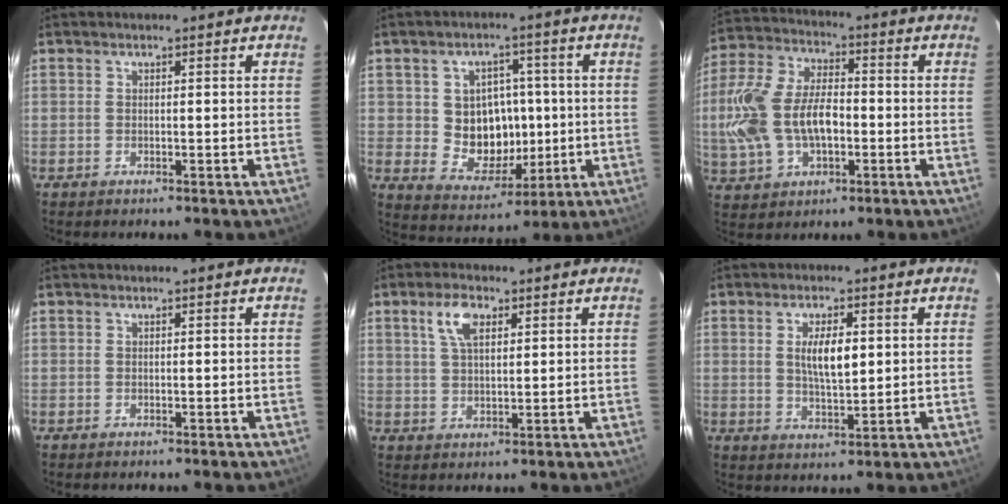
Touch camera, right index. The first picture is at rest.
{"total": 10.2, "force": [0.0, 9.0, 4.9], "torque": [-0.102, 0.010, 0.020]}
{"total": 16.3, "force": [-2.1, 9.7, 12.9], "torque": [-0.289, 0.013, -0.031]}
{"total": 0.0}
{"total": 5.8, "force": [2.7, 2.7, 4.3], "torque": [-0.081, 0.011, 0.052]}
{"total": 6.5, "force": [1.4, 2.6, 5.8], "torque": [-0.103, -0.001, 0.029]}